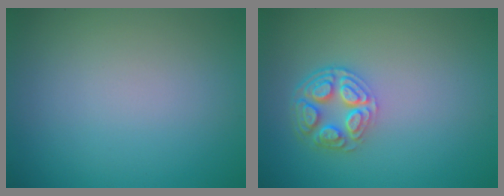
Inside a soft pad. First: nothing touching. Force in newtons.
{"total": 4.5, "press": 3.3, "slide": 3.0}